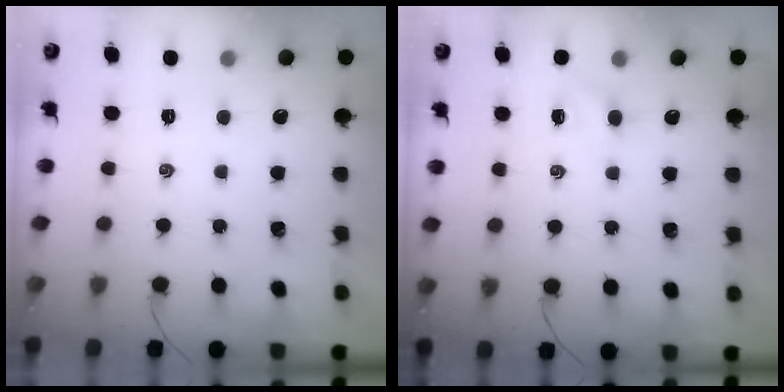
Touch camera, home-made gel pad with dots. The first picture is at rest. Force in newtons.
{"total": 2.3, "press": 2.2, "slide": 0.7}